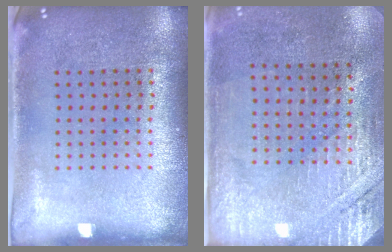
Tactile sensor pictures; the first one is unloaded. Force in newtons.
{"total": 2.8, "press": 2.6, "slide": 1.0}